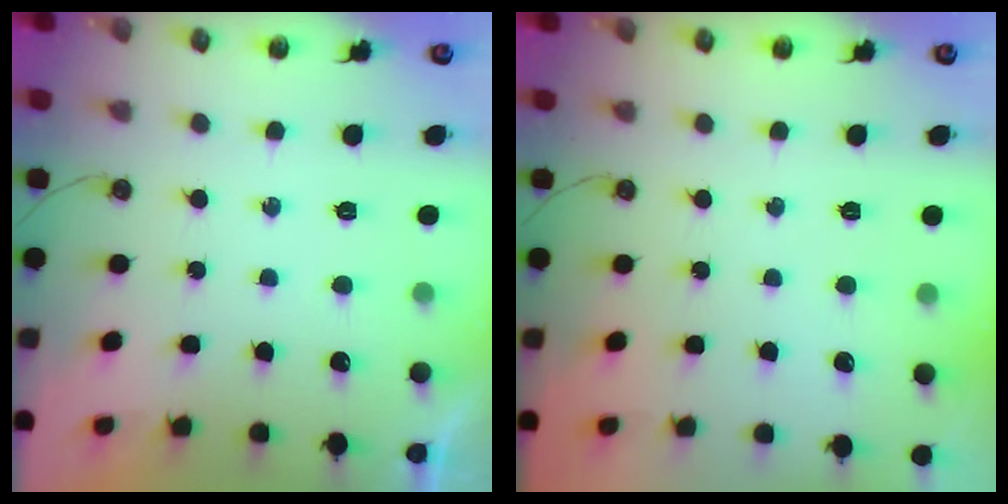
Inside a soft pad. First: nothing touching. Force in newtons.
{"total": 0.0}